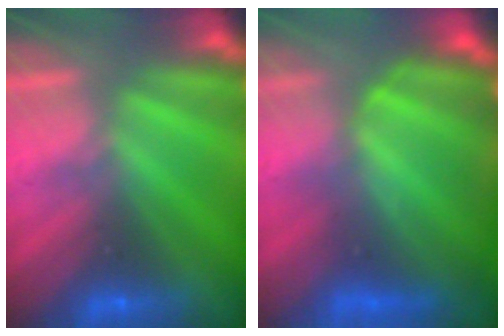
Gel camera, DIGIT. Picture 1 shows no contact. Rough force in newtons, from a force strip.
{"total": 7.2}